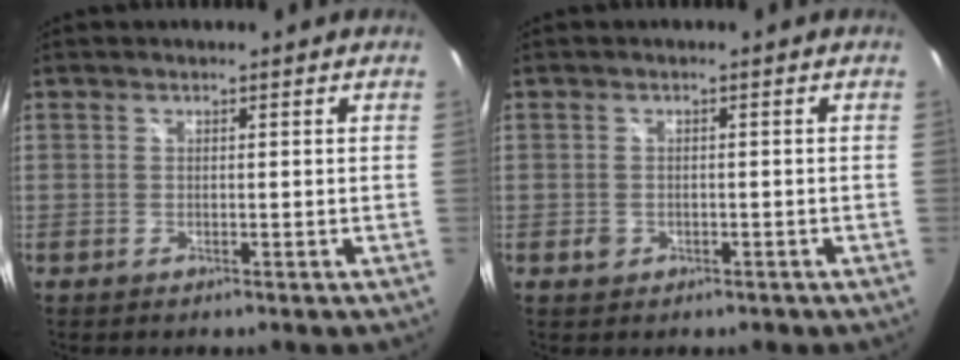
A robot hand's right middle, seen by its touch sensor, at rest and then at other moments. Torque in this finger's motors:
{"motor_torque": [1.20, -0.11, 0.00, 0.00]}